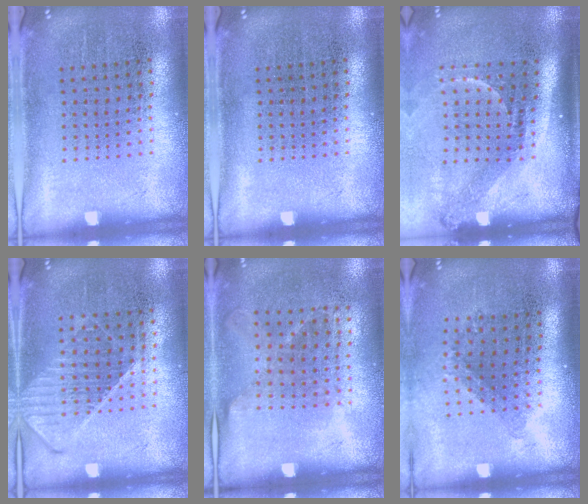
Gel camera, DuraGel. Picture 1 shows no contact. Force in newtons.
{"total": 0.0}
{"total": 2.3, "press": 1.5, "slide": 1.7}
{"total": 1.1, "press": 1.1, "slide": 0.4}
{"total": 1.2, "press": 0.9, "slide": 0.7}
{"total": 1.3, "press": 0.8, "slide": 0.9}